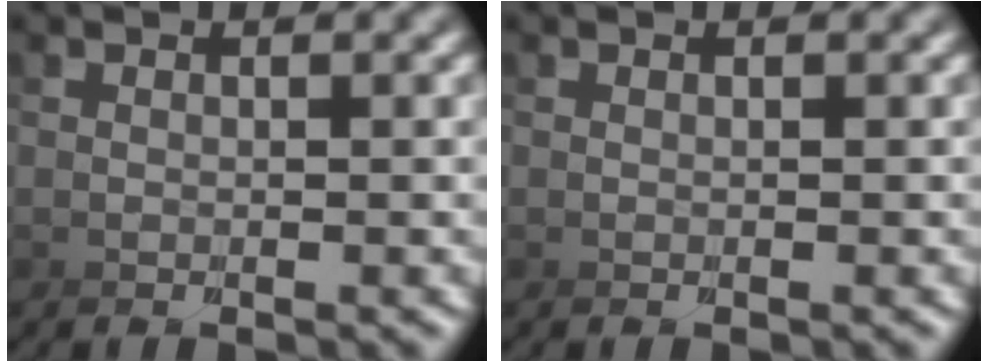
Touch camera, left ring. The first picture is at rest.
{"total": 0.0}